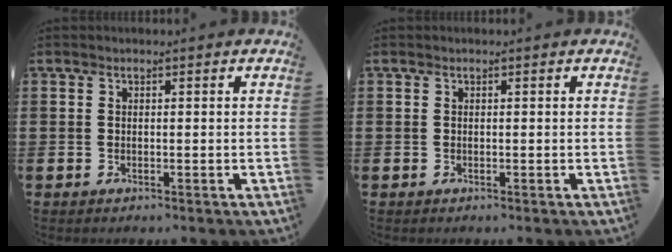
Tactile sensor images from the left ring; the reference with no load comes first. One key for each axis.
{"total": 0.0}